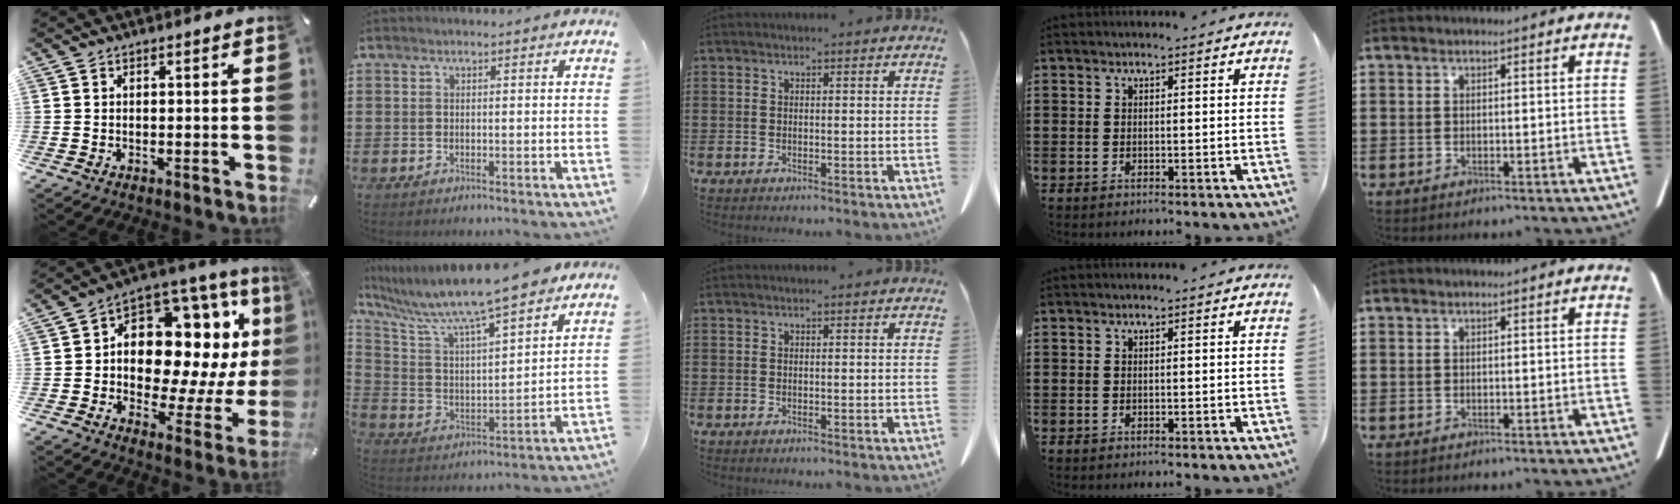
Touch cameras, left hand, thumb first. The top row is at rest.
{"thumb": {"total": 17.7, "force": [4.9, 11.7, 12.4], "torque": [-0.187, -0.048, 0.082]}, "index": {"total": 9.3, "force": [8.3, 0.0, 4.2], "torque": [-0.119, -0.058, 0.136]}}